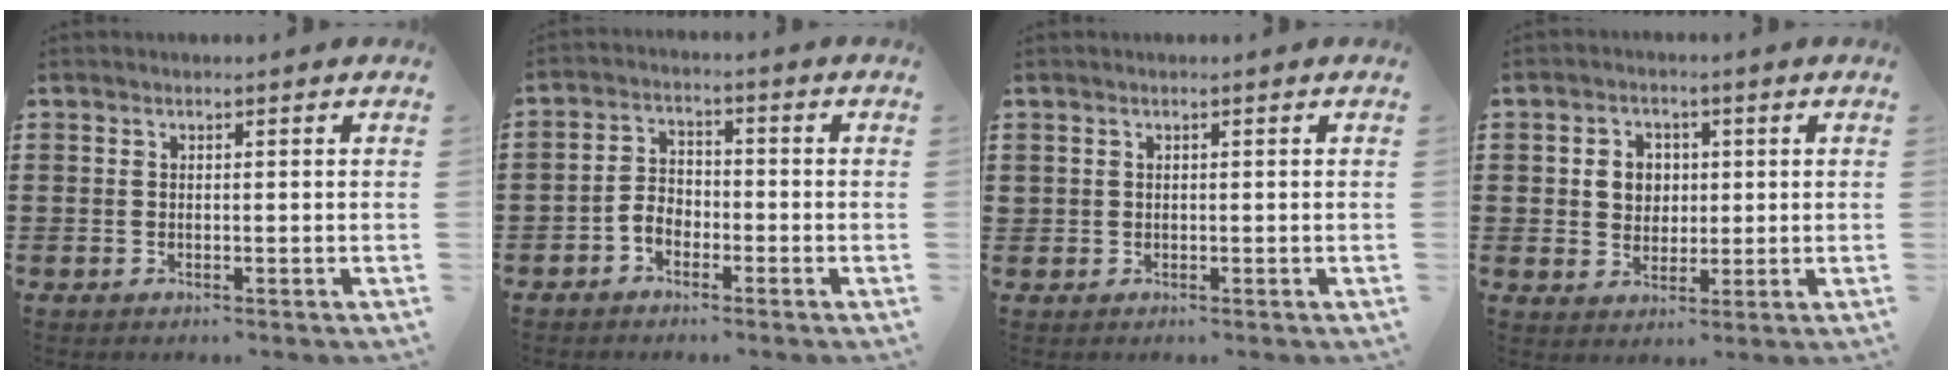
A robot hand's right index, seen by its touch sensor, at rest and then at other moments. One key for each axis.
{"total": 3.2, "fx": -2.0, "fy": 2.1, "fz": 1.3, "tx": -0.037, "ty": 0.005, "tz": -0.043}
{"total": 0.7, "fx": 0.3, "fy": 0.6, "fz": 0.1, "tx": -0.004, "ty": 0.002, "tz": 0.006}
{"total": 4.3, "fx": 0.7, "fy": 3.9, "fz": 1.8, "tx": -0.043, "ty": 0.010, "tz": 0.008}